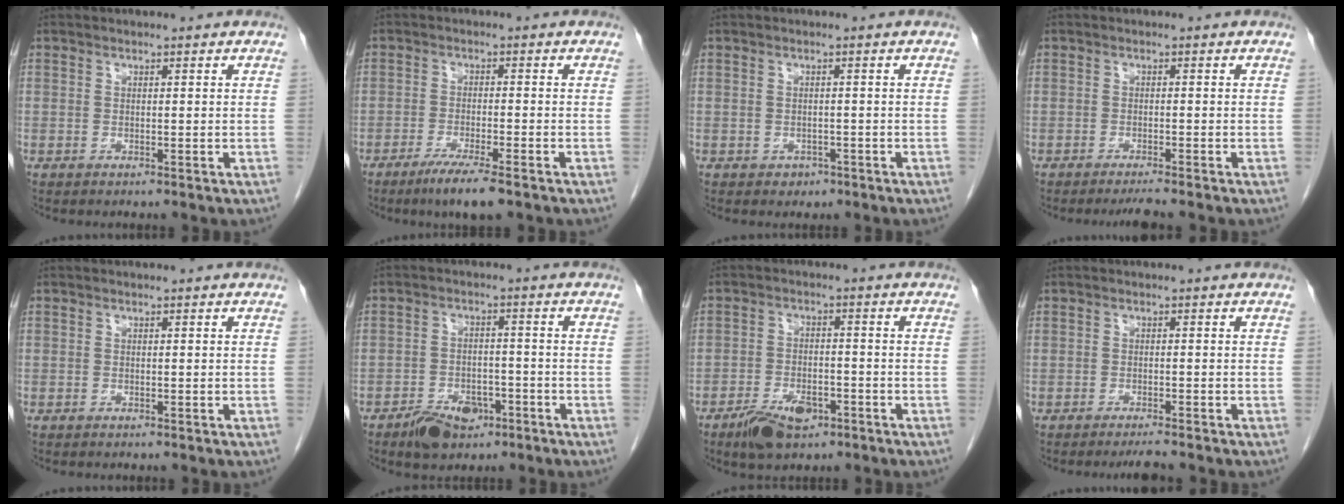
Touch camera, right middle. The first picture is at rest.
{"total": 6.2, "force": [-4.2, 0.3, 4.5], "torque": [-0.077, -0.015, -0.070]}
{"total": 1.8, "force": [-0.9, 1.4, 0.6], "torque": [-0.006, 0.004, -0.006]}
{"total": 2.3, "force": [-2.1, -0.4, 1.0], "torque": [-0.018, -0.006, -0.034]}
{"total": 0.0}
{"total": 6.2, "force": [-4.0, 3.5, 3.1], "torque": [-0.052, 0.004, -0.059]}
{"total": 6.4, "force": [-3.9, 3.0, 4.0], "torque": [-0.077, -0.002, -0.063]}
{"total": 2.2, "force": [-2.0, -0.2, 0.9], "torque": [-0.017, -0.005, -0.032]}